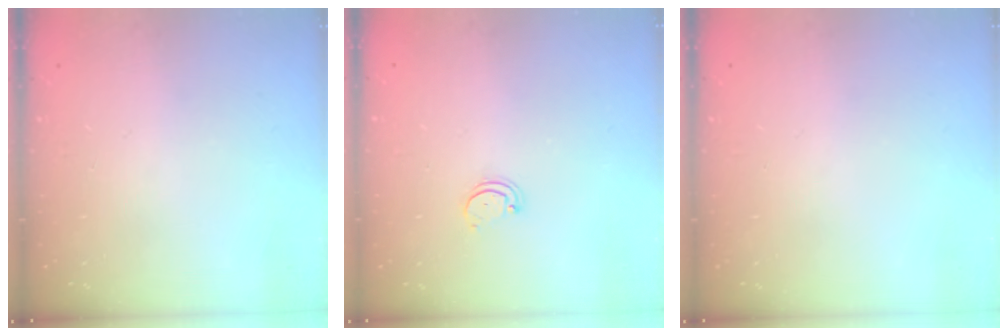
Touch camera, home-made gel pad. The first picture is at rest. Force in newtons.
{"total": 2.2, "press": 2.2, "slide": 0.2}
{"total": 0.0}